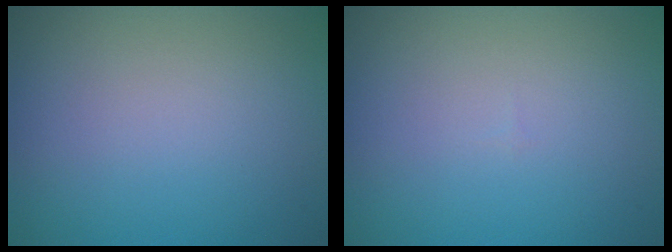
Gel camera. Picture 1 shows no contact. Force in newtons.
{"total": 0.0}